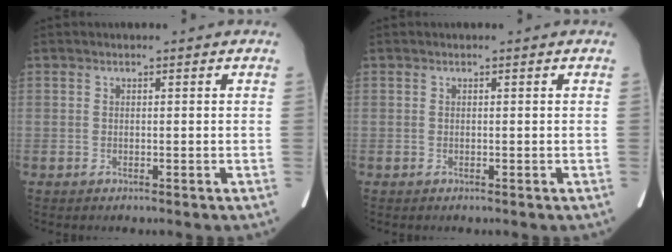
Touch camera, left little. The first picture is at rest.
{"total": 0.0}